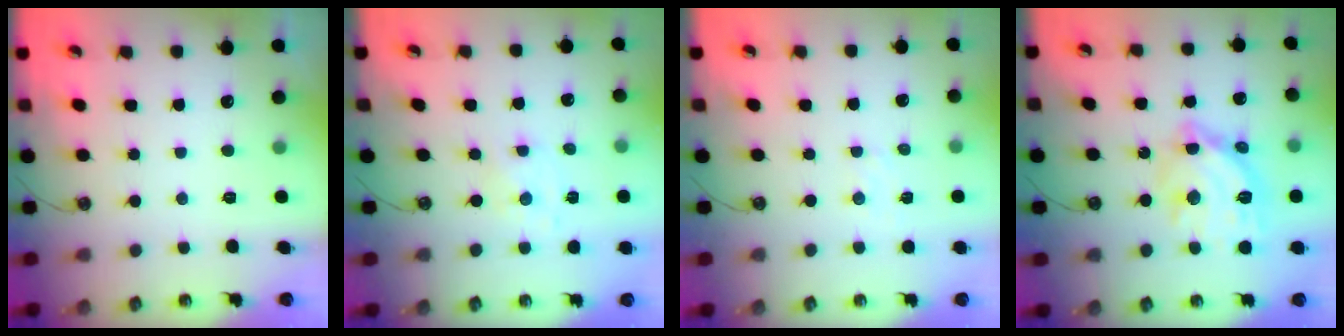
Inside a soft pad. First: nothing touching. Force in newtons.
{"total": 0.8, "press": 0.8, "slide": 0.2}
{"total": 2.9, "press": 2.9, "slide": 0.5}
{"total": 16.0, "press": 16.0, "slide": 1.4}